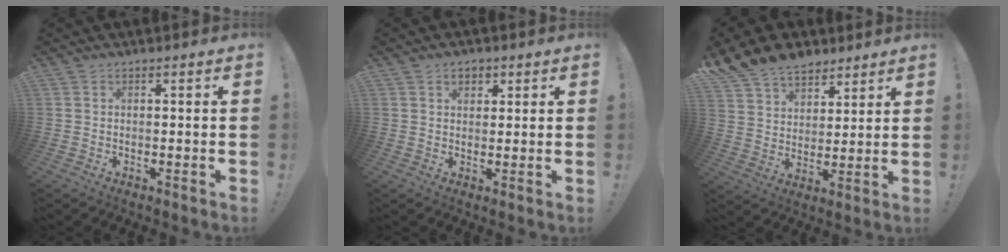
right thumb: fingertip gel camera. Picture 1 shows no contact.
{"total": 3.6, "force": [1.6, 2.7, 1.7], "torque": [-0.024, 0.002, 0.027]}
{"total": 12.4, "force": [9.5, 7.3, 3.1], "torque": [-0.076, -0.063, 0.188]}